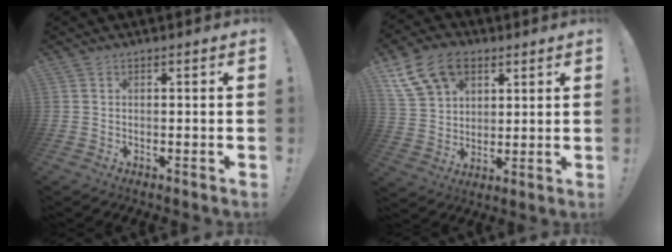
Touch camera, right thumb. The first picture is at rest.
{"total": 15.6, "force": [8.0, 10.9, 7.8], "torque": [-0.122, -0.036, 0.155]}